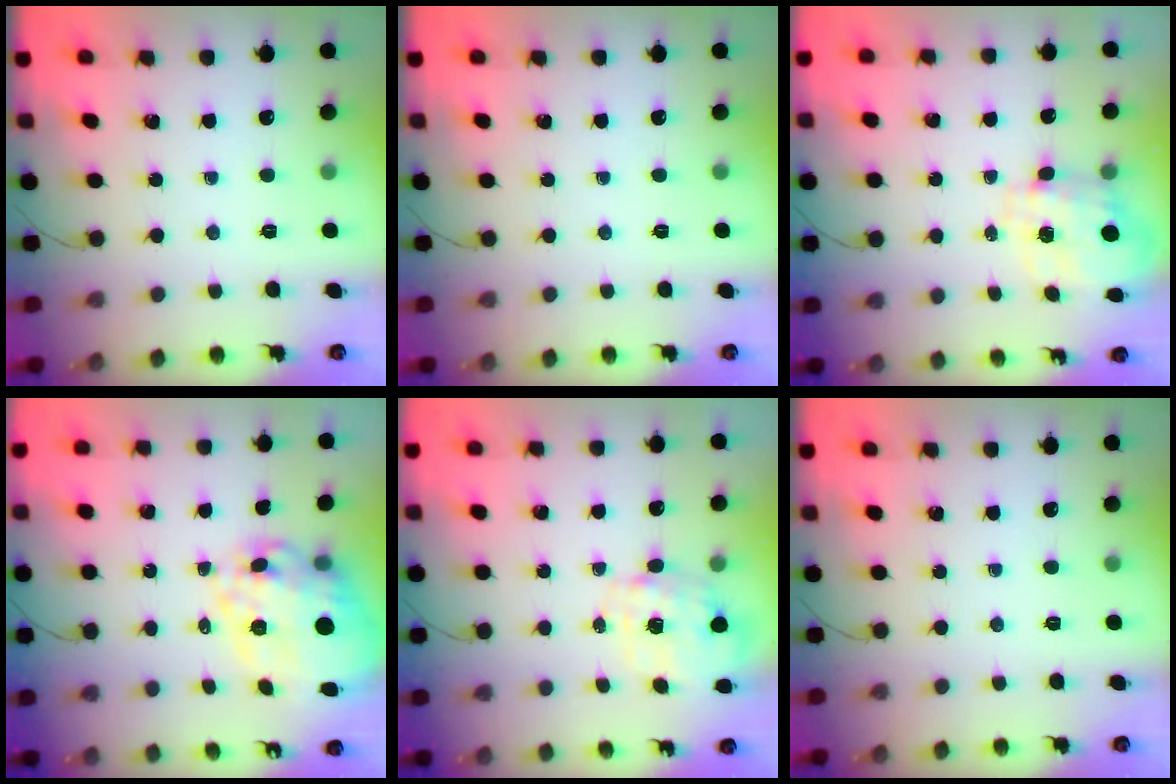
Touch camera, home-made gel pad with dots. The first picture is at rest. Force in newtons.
{"total": 0.0}
{"total": 3.4, "press": 3.2, "slide": 1.1}
{"total": 18.5, "press": 18.0, "slide": 4.4}
{"total": 2.8, "press": 2.6, "slide": 0.9}
{"total": 0.0}